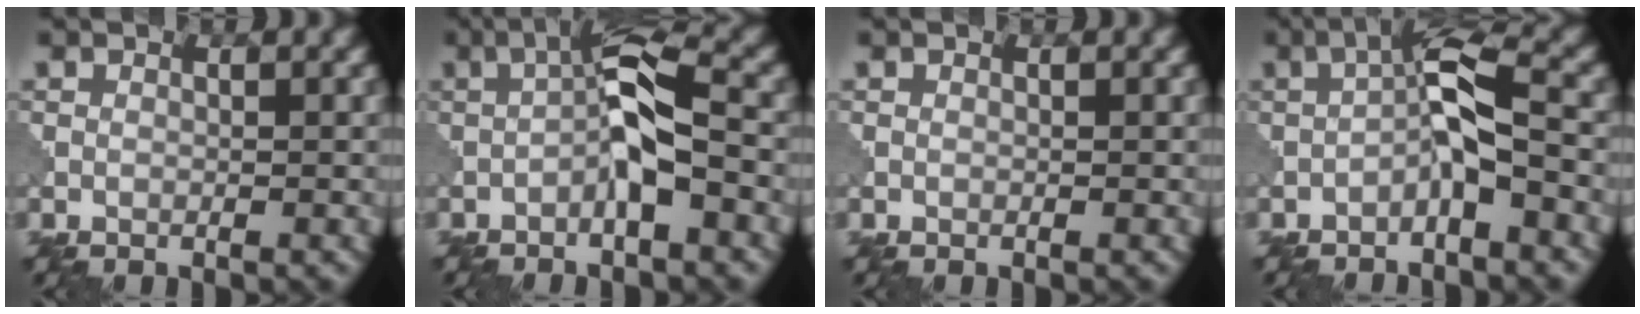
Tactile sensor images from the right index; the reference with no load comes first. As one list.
[{"total": 5.2, "force": [-1.4, 1.2, 4.8], "torque": [-0.085, 0.018, -0.036]}, {"total": 0.0}, {"total": 4.4, "force": [-1.3, 0.9, 4.1], "torque": [-0.077, 0.020, -0.034]}]